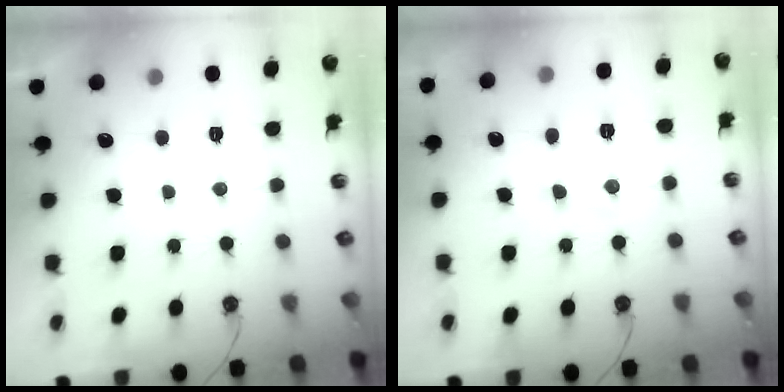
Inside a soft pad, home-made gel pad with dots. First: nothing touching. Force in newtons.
{"total": 9.3, "press": 9.3, "slide": 0.5}